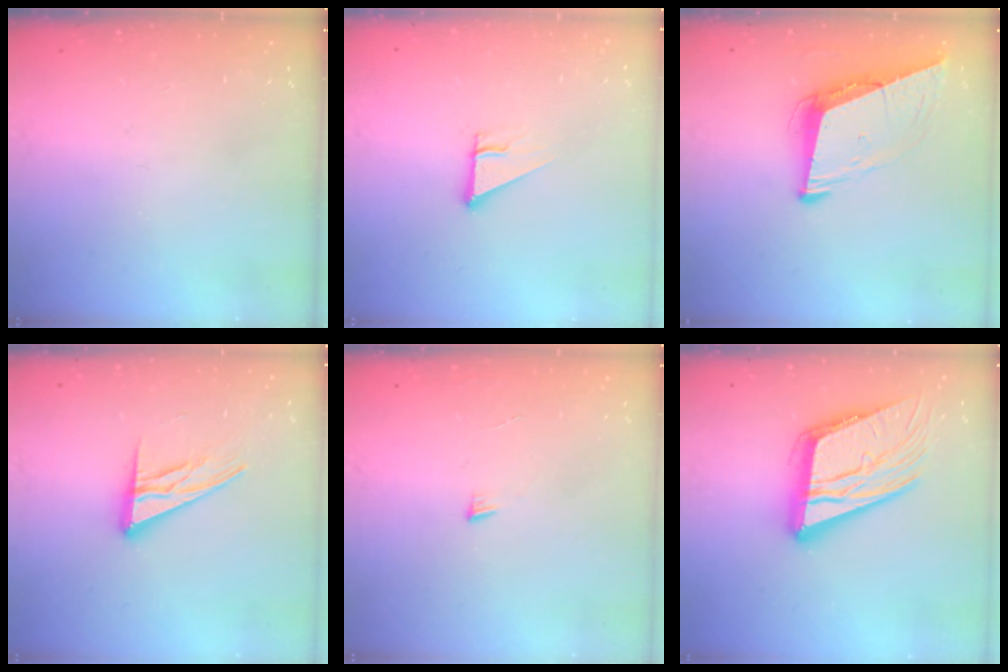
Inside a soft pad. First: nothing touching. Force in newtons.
{"total": 2.5, "press": 2.5, "slide": 0.2}
{"total": 8.8, "press": 7.9, "slide": 3.8}
{"total": 12.6, "press": 12.5, "slide": 1.1}
{"total": 3.0, "press": 3.0, "slide": 0.3}
{"total": 19.1, "press": 18.9, "slide": 2.6}